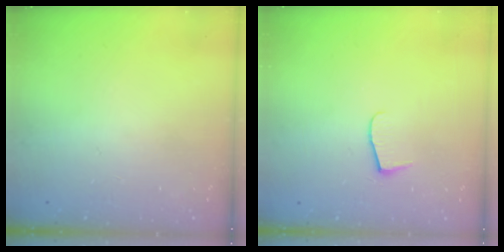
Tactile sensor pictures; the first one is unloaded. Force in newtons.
{"total": 6.2, "press": 6.2, "slide": 0.4}